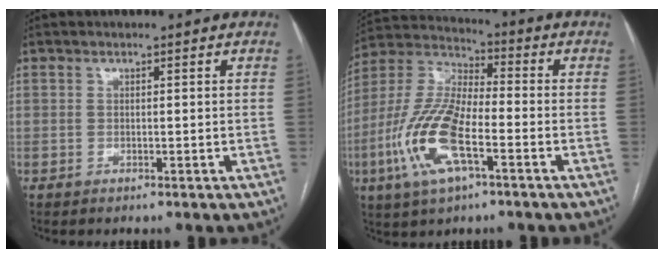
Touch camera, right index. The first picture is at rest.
{"total": 15.1, "force": [-5.3, 4.8, 13.3], "torque": [-0.298, -0.005, -0.100]}